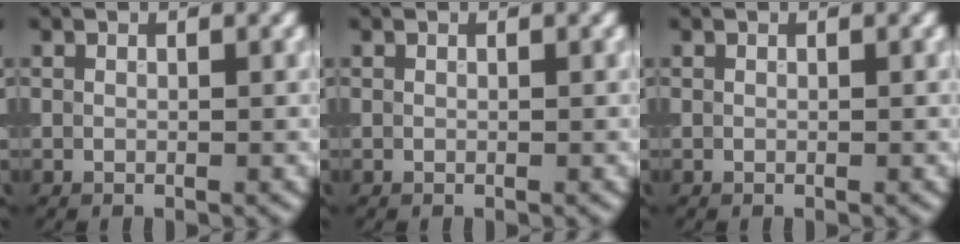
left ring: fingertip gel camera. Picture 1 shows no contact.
{"total": 0.0}
{"total": 0.0}